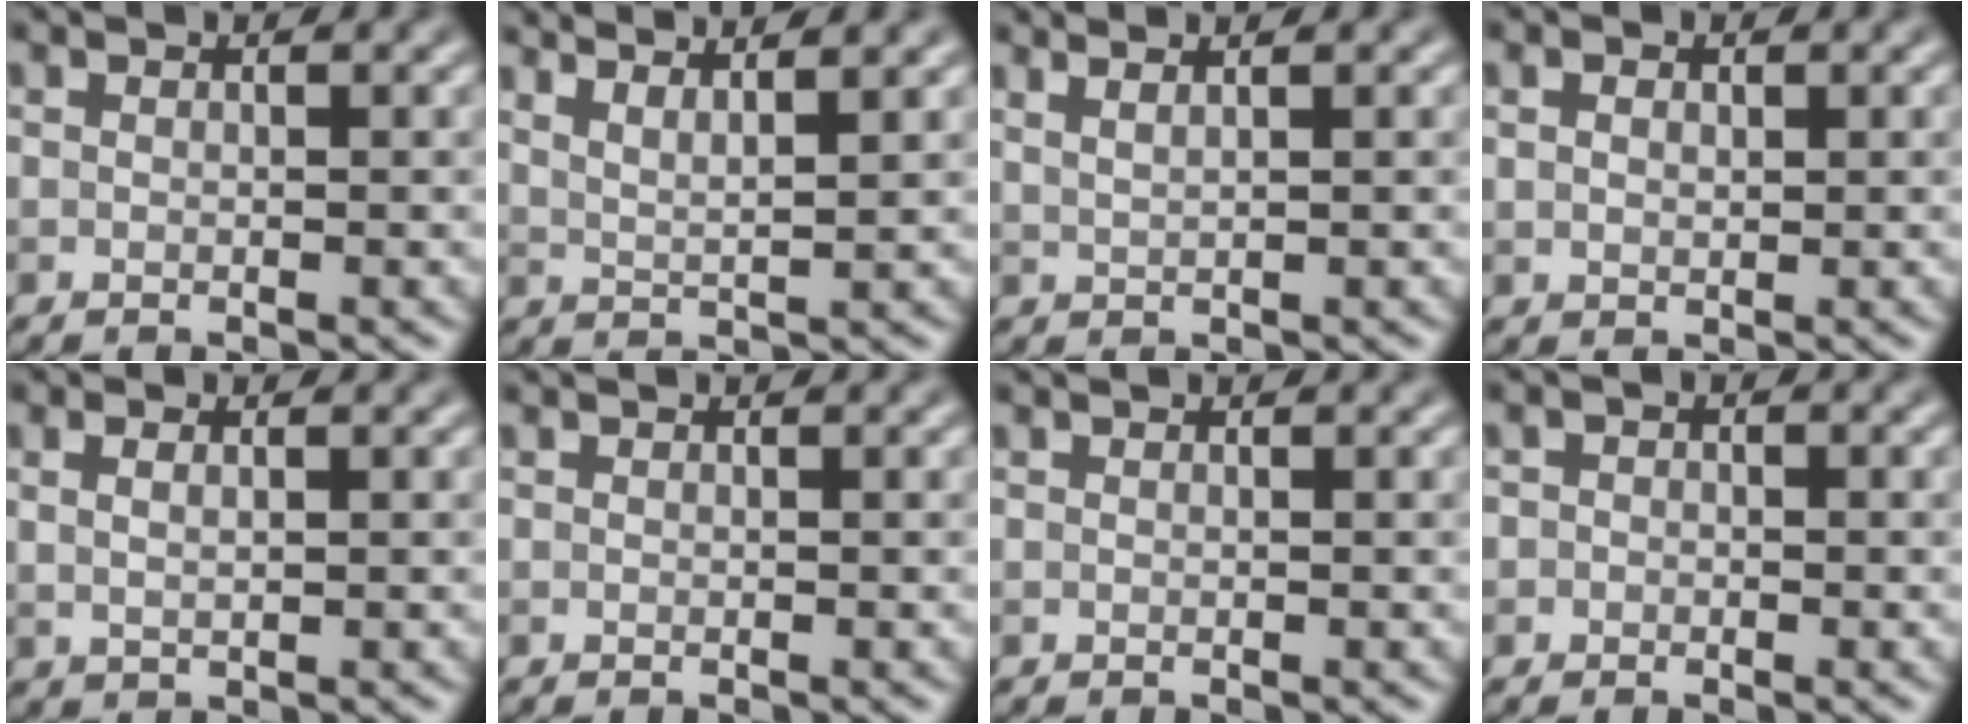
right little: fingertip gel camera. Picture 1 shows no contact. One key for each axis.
{"total": 5.1, "fx": 3.9, "fy": 1.3, "fz": 2.9, "tx": -0.021, "ty": 0.026, "tz": 0.031}
{"total": 2.9, "fx": 1.9, "fy": 1.1, "fz": 1.8, "tx": -0.009, "ty": 0.009, "tz": 0.004}
{"total": 1.4, "fx": 0.5, "fy": 1.0, "fz": 0.9, "tx": -0.018, "ty": 0.002, "tz": 0.012}
{"total": 1.4, "fx": 0.6, "fy": 0.5, "fz": 1.2, "tx": -0.024, "ty": -0.001, "tz": 0.014}
{"total": 0.0}
{"total": 0.0}
{"total": 1.1, "fx": -0.1, "fy": 1.1, "fz": 0.3, "tx": 0.005, "ty": -0.002, "tz": -0.014}